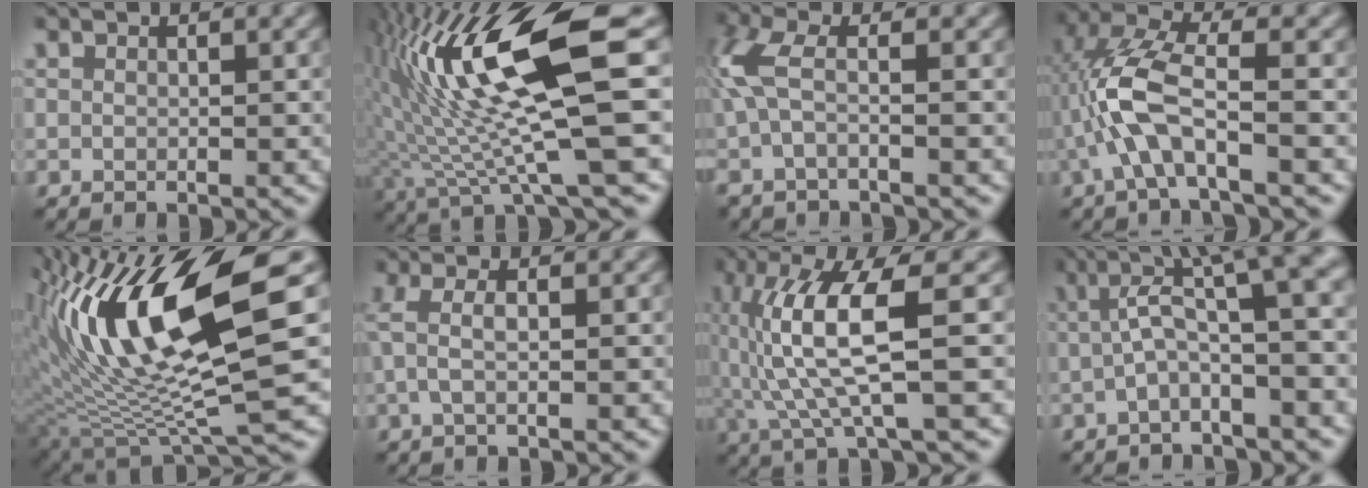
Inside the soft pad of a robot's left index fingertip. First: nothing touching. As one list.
[{"total": 14.0, "force": [2.9, 2.6, 13.4], "torque": [-0.229, 0.004, 0.058]}, {"total": 4.3, "force": [-0.2, 1.4, 4.1], "torque": [-0.109, 0.005, -0.014]}, {"total": 5.8, "force": [-1.7, 1.7, 5.3], "torque": [-0.121, 0.014, -0.038]}, {"total": 14.4, "force": [3.6, 3.9, 13.4], "torque": [-0.259, 0.002, 0.074]}, {"total": 2.4, "force": [0.1, 0.6, 2.3], "torque": [-0.053, 0.004, 0.001]}, {"total": 8.5, "force": [0.5, 1.8, 8.3], "torque": [-0.179, 0.000, 0.017]}, {"total": 7.5, "force": [1.6, 2.0, 7.0], "torque": [-0.110, 0.024, 0.013]}]